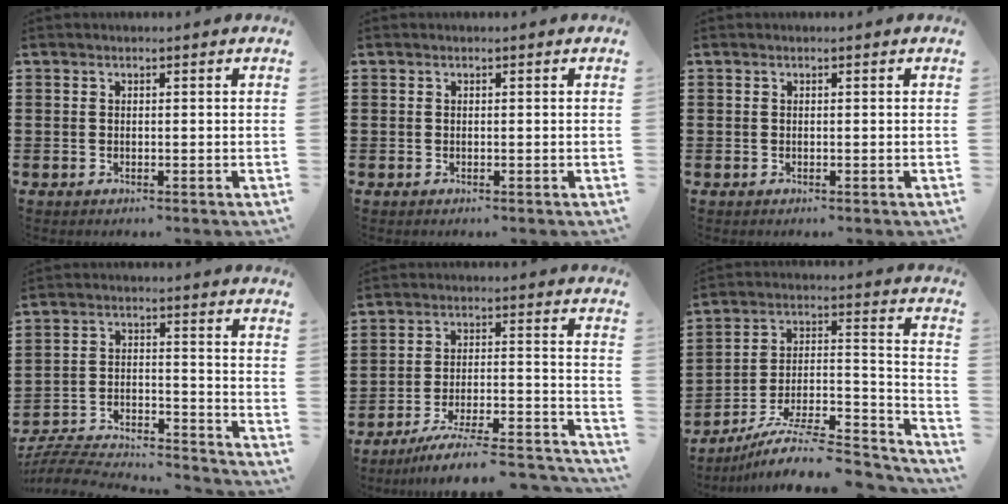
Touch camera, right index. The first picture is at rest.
{"total": 0.0}
{"total": 0.0}
{"total": 5.5, "force": [-5.4, 0.6, 1.1], "torque": [-0.028, -0.002, -0.112]}
{"total": 6.5, "force": [-5.5, 0.6, 3.5], "torque": [-0.056, -0.007, -0.106]}
{"total": 10.1, "force": [-8.5, 1.8, 5.1], "torque": [-0.074, 0.019, -0.163]}